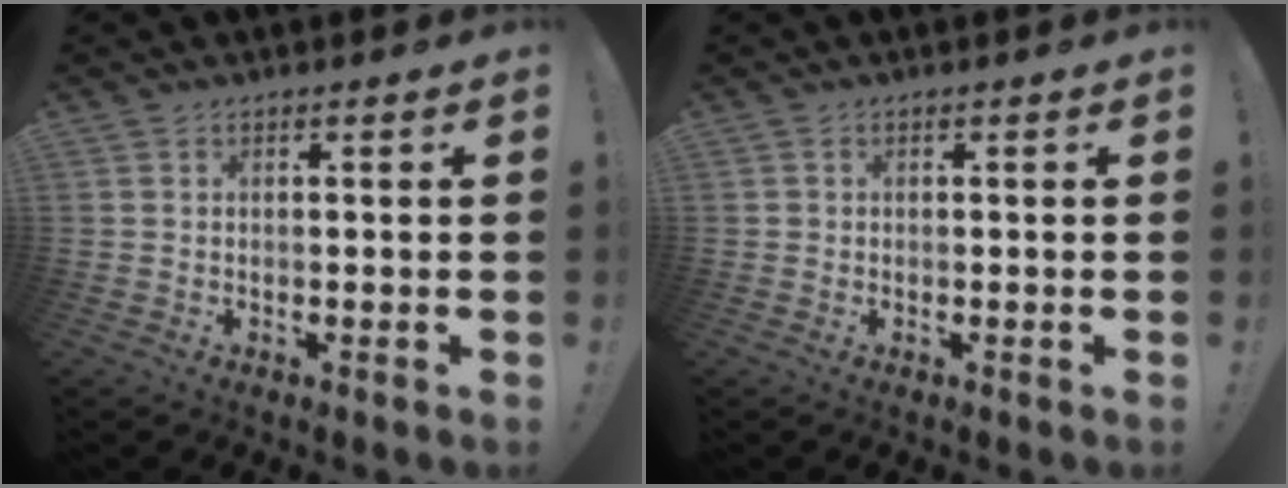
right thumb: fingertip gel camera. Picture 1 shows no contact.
{"total": 0.6, "force": [0.0, 0.6, 0.1], "torque": [-0.007, 0.004, 0.002]}